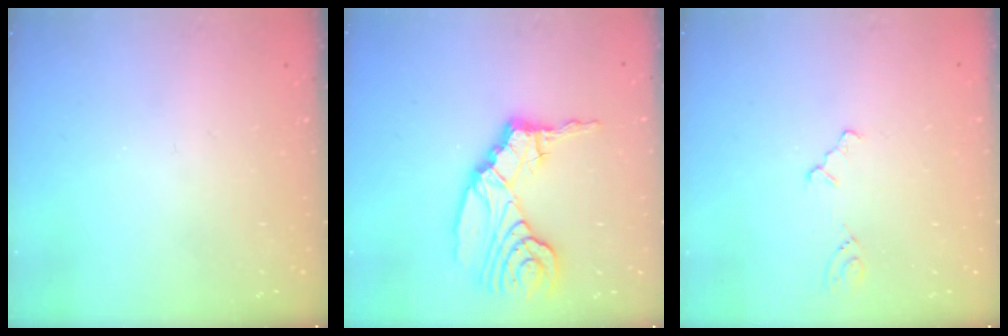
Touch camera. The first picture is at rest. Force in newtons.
{"total": 14.6, "press": 14.4, "slide": 2.1}
{"total": 2.2, "press": 2.2, "slide": 0.4}